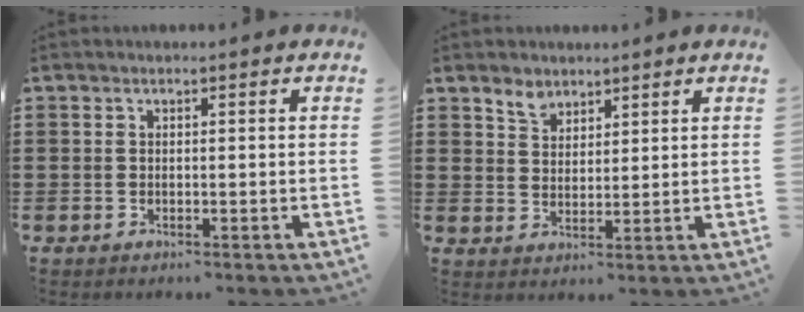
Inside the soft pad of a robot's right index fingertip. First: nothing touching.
{"total": 3.3, "force": [2.6, 1.9, 0.6], "torque": [-0.014, 0.003, 0.050]}